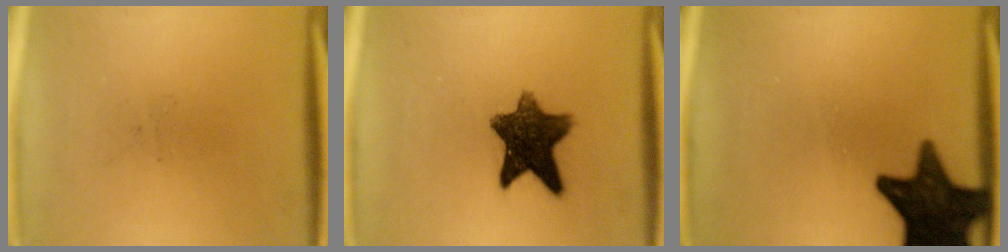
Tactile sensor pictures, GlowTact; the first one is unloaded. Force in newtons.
{"total": 10.5}
{"total": 16.6}